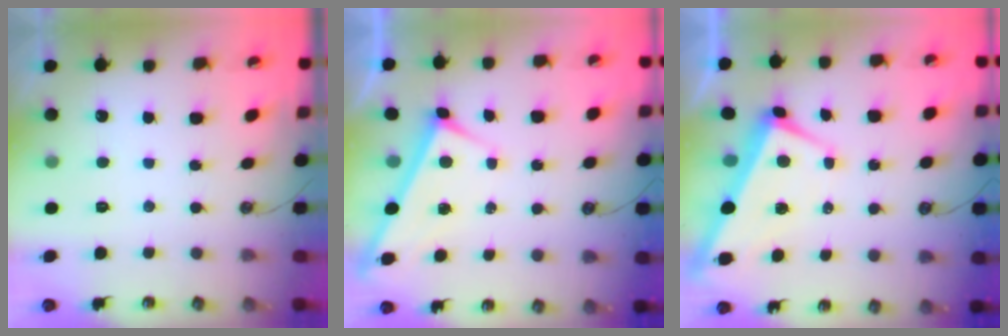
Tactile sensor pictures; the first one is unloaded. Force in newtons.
{"total": 3.6, "press": 3.6, "slide": 0.3}
{"total": 1.7, "press": 1.4, "slide": 0.9}